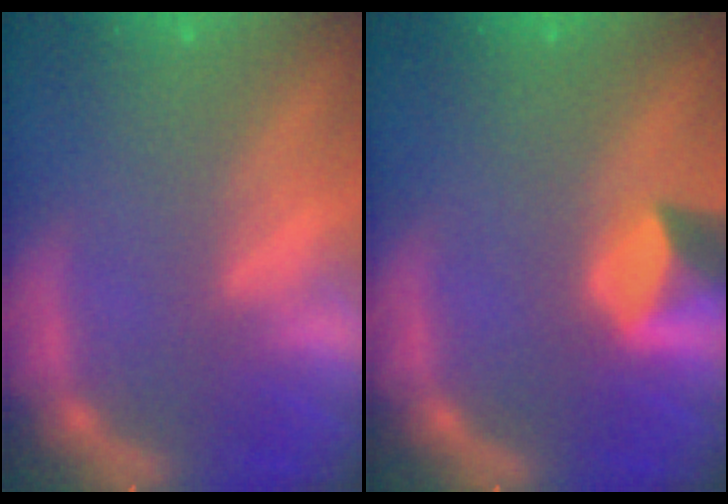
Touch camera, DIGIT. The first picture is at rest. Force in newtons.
{"total": 3.0}